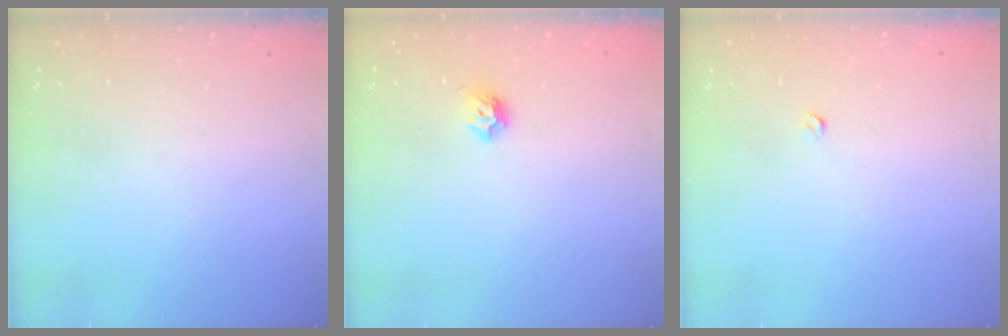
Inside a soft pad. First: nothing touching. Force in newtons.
{"total": 4.3, "press": 4.2, "slide": 1.2}
{"total": 2.6, "press": 2.5, "slide": 0.4}